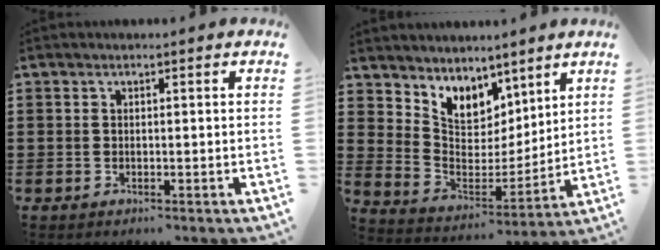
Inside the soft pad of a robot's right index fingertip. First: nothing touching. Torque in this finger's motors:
{"motor_torque": [0.73, 0.77, 0.22, 0.09]}